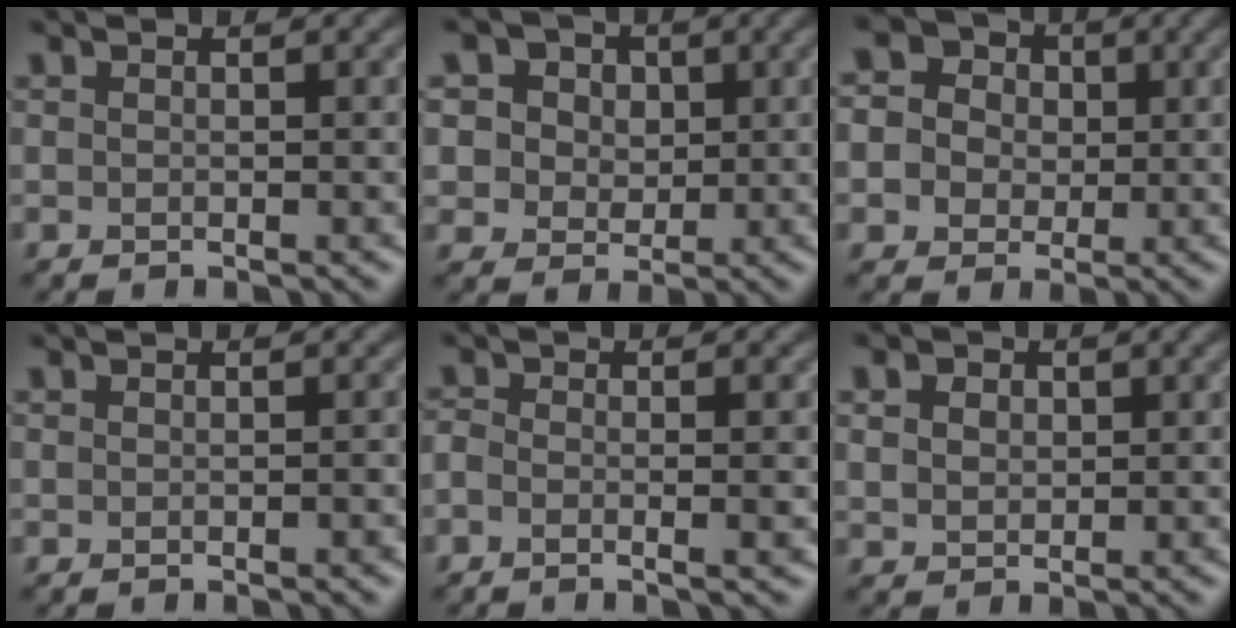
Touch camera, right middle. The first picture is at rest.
{"total": 7.4, "force": [3.4, 5.8, 3.1], "torque": [-0.054, 0.016, 0.037]}
{"total": 7.1, "force": [1.0, 6.5, 2.6], "torque": [-0.058, 0.037, -0.003]}
{"total": 0.5, "force": [-0.3, 0.1, 0.4], "torque": [-0.005, 0.003, -0.002]}
{"total": 2.9, "force": [-0.7, 1.3, 2.5], "torque": [-0.019, 0.009, -0.023]}
{"total": 3.5, "force": [1.6, 2.6, 1.7], "torque": [-0.042, 0.013, 0.022]}